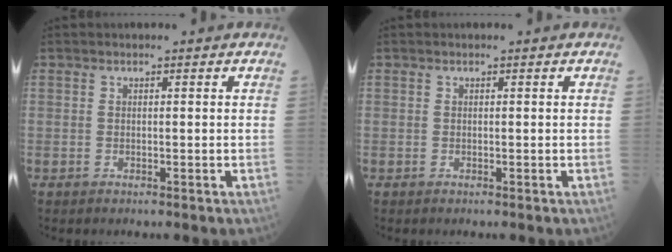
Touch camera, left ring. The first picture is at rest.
{"total": 0.0}